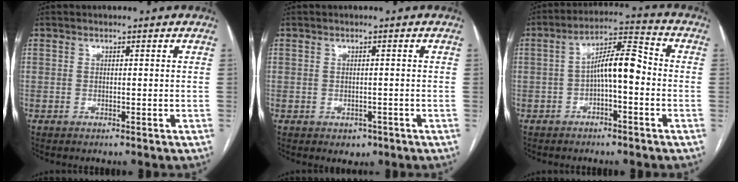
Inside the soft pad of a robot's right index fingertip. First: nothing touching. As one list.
[{"total": 2.1, "force": [-1.0, 1.7, 0.7], "torque": [-0.005, 0.003, -0.005]}, {"total": 7.9, "force": [-1.1, 2.1, 7.5], "torque": [-0.130, 0.031, -0.019]}]